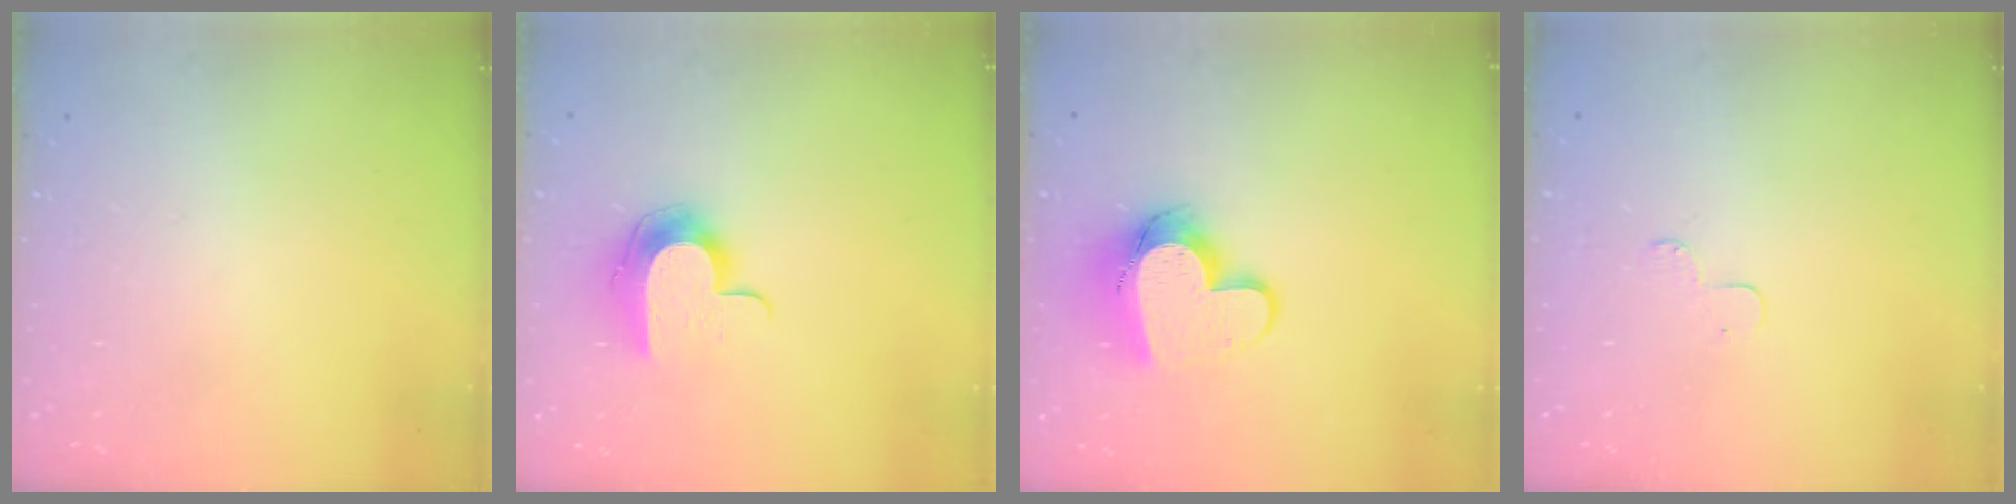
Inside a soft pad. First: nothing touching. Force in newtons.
{"total": 11.6, "press": 11.6, "slide": 0.8}
{"total": 12.7, "press": 12.7, "slide": 1.4}
{"total": 3.3, "press": 3.3, "slide": 0.3}